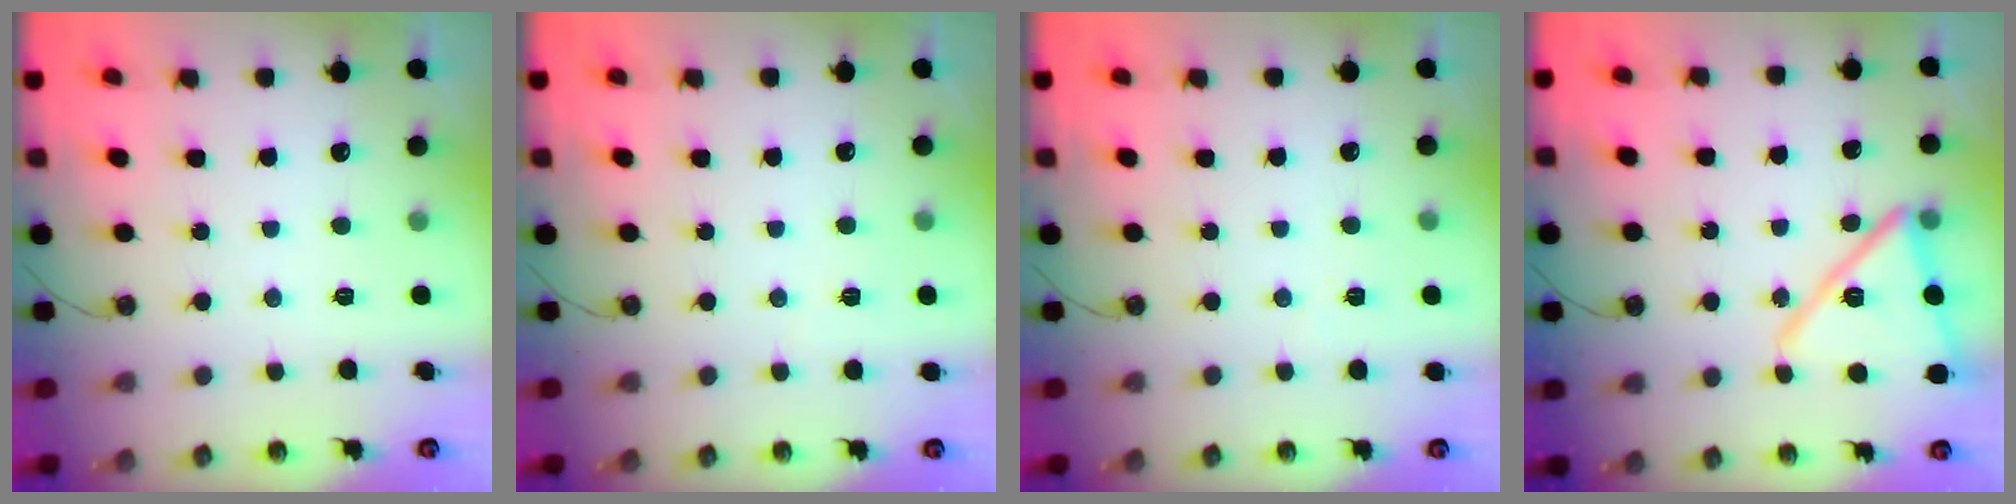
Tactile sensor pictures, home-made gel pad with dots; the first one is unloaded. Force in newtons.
{"total": 1.4, "press": 1.4, "slide": 0.5}
{"total": 2.0, "press": 1.9, "slide": 0.8}
{"total": 15.0, "press": 15.0, "slide": 1.4}